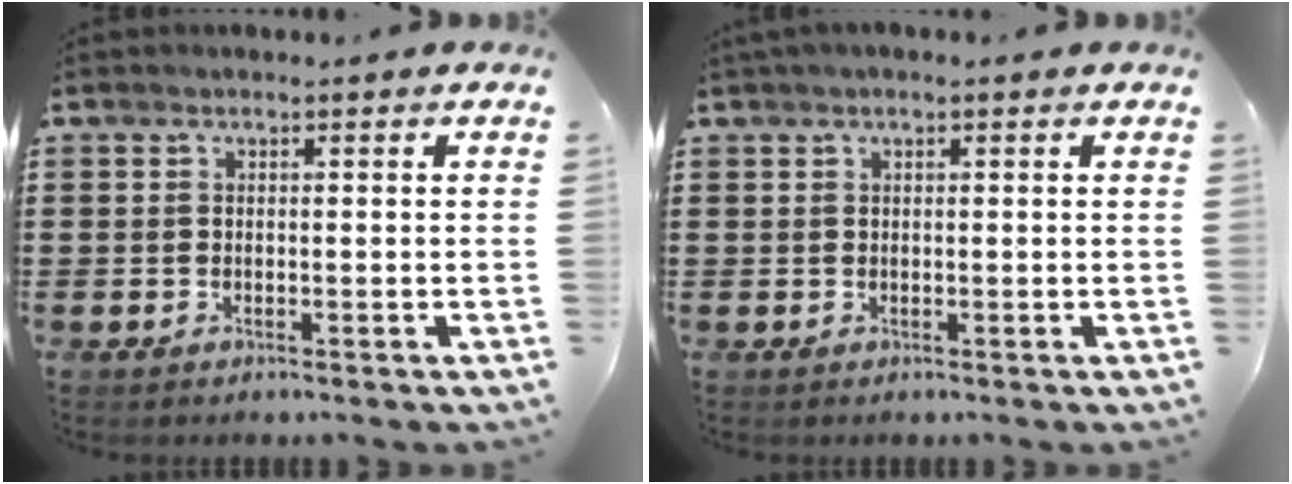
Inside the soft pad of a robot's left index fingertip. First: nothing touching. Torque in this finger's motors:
{"motor_torque": [2.14, 0.00, 0.51, 0.16]}